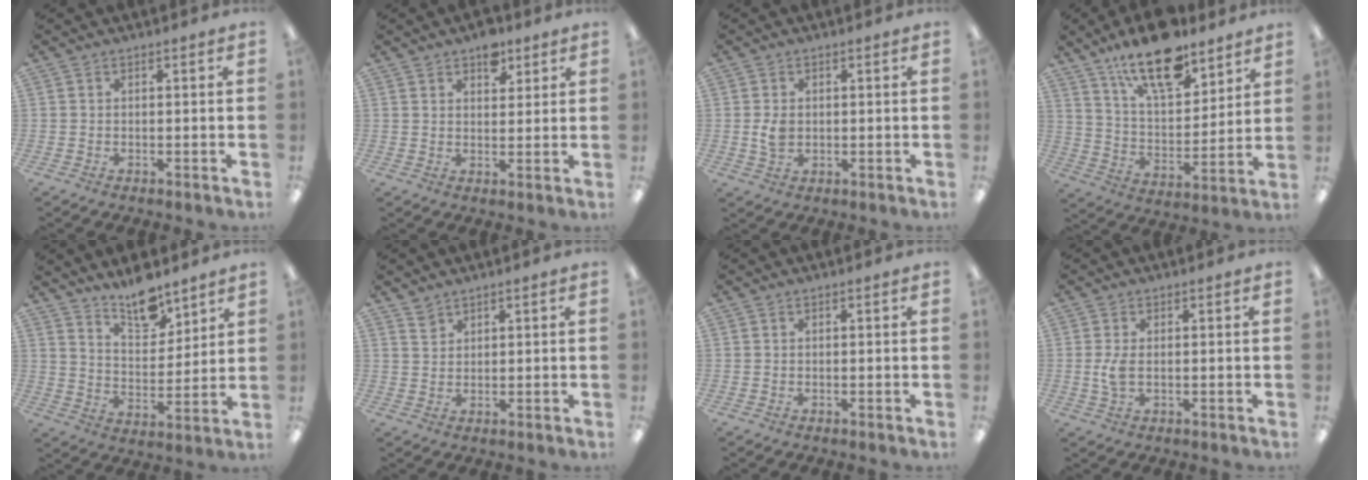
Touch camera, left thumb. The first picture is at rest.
{"total": 5.9, "force": [3.9, 3.6, 2.7], "torque": [-0.024, -0.014, 0.065]}
{"total": 3.8, "force": [0.1, 2.7, 2.7], "torque": [-0.050, 0.000, 0.000]}
{"total": 17.4, "force": [13.2, 6.4, 9.3], "torque": [-0.158, -0.073, 0.228]}
{"total": 11.1, "force": [9.6, 3.9, 4.0], "torque": [-0.060, -0.070, 0.175]}
{"total": 2.8, "force": [2.3, 1.4, 0.7], "torque": [-0.010, -0.008, 0.045]}
{"total": 0.0}
{"total": 4.0, "force": [0.1, 2.0, 3.4], "torque": [-0.071, -0.003, -0.004]}